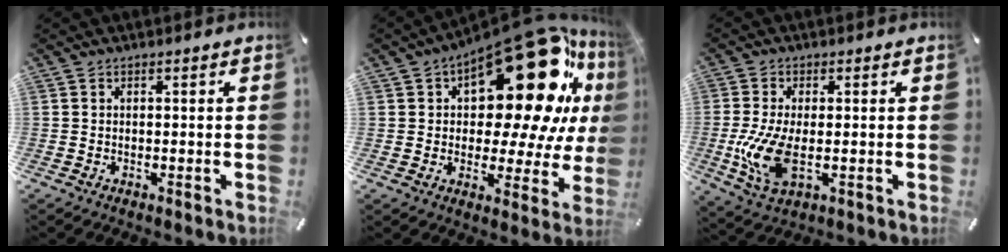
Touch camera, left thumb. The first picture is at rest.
{"total": 27.8, "force": [12.7, 12.6, 21.2], "torque": [-0.296, -0.101, 0.210]}
{"total": 10.7, "force": [-1.1, 5.1, 9.3], "torque": [-0.220, -0.024, -0.017]}